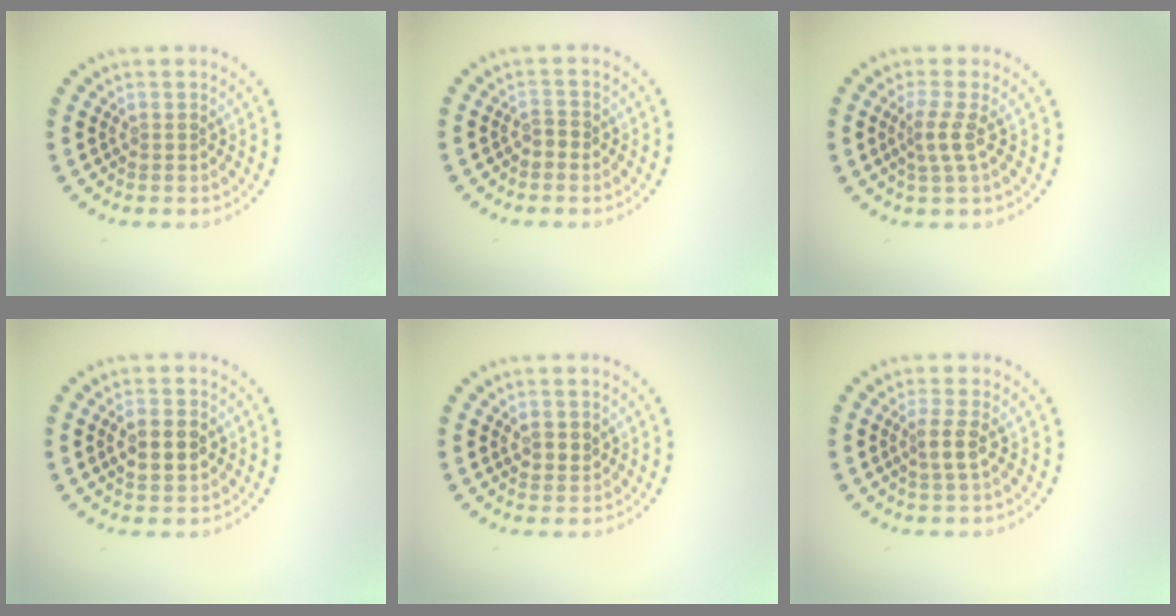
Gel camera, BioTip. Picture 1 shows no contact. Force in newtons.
{"total": 0.9, "press": 0.8, "slide": 0.4}
{"total": 2.0, "press": 1.3, "slide": 1.4}
{"total": 3.0, "press": 3.0, "slide": 0.2}
{"total": 1.4, "press": 1.2, "slide": 0.7}
{"total": 1.7, "press": 1.3, "slide": 1.1}